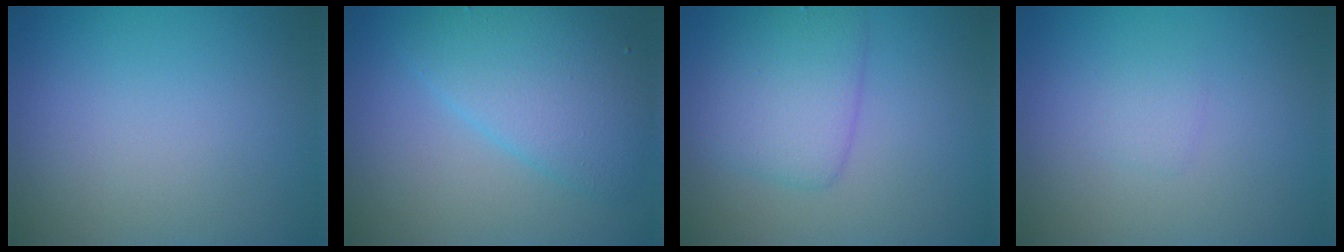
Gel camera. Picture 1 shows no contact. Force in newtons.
{"total": 5.2, "press": 5.2, "slide": 0.2}
{"total": 4.1, "press": 4.1, "slide": 0.1}
{"total": 0.9, "press": 0.9, "slide": 0.0}